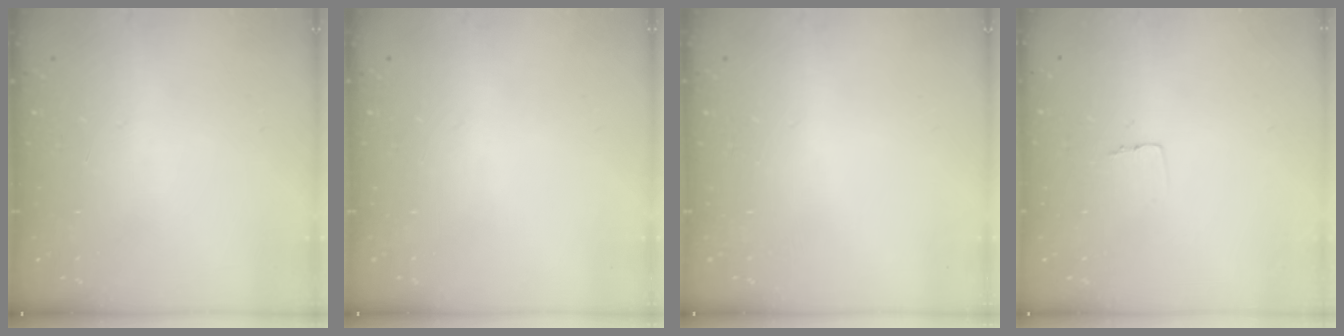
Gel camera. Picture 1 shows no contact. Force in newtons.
{"total": 0.0}
{"total": 0.0}
{"total": 3.1, "press": 3.1, "slide": 0.2}